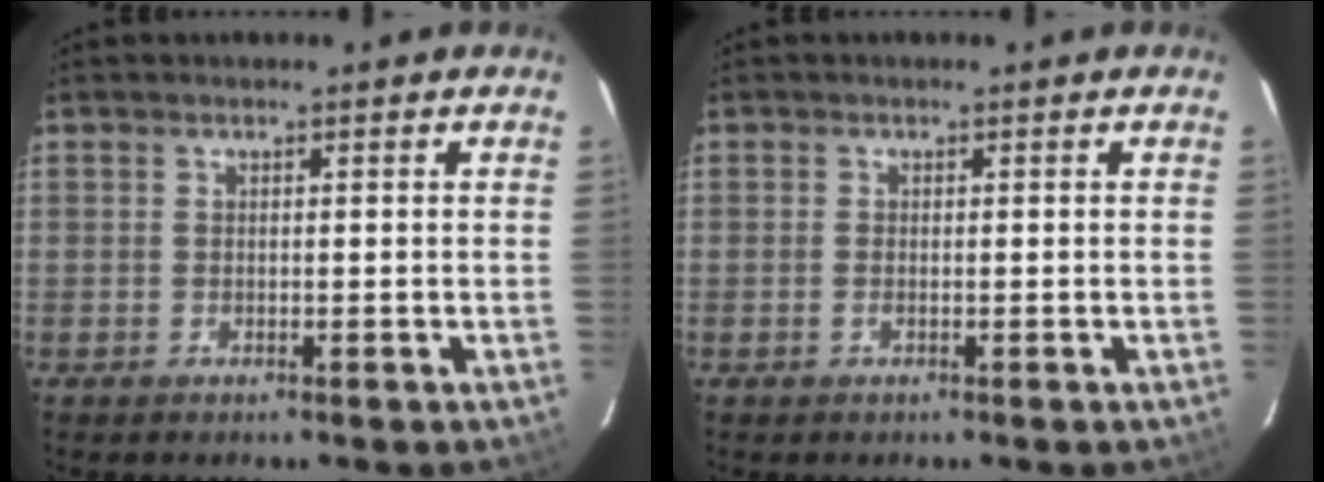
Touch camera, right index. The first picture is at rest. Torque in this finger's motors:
{"motor_torque": [0.07, 0.27, -0.05, 0.00]}